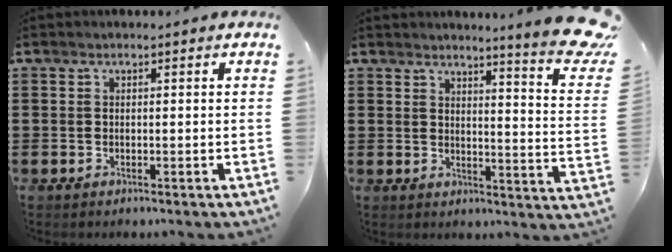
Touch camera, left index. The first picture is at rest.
{"total": 6.8, "force": [5.7, -0.9, 3.6], "torque": [-0.060, -0.051, 0.092]}